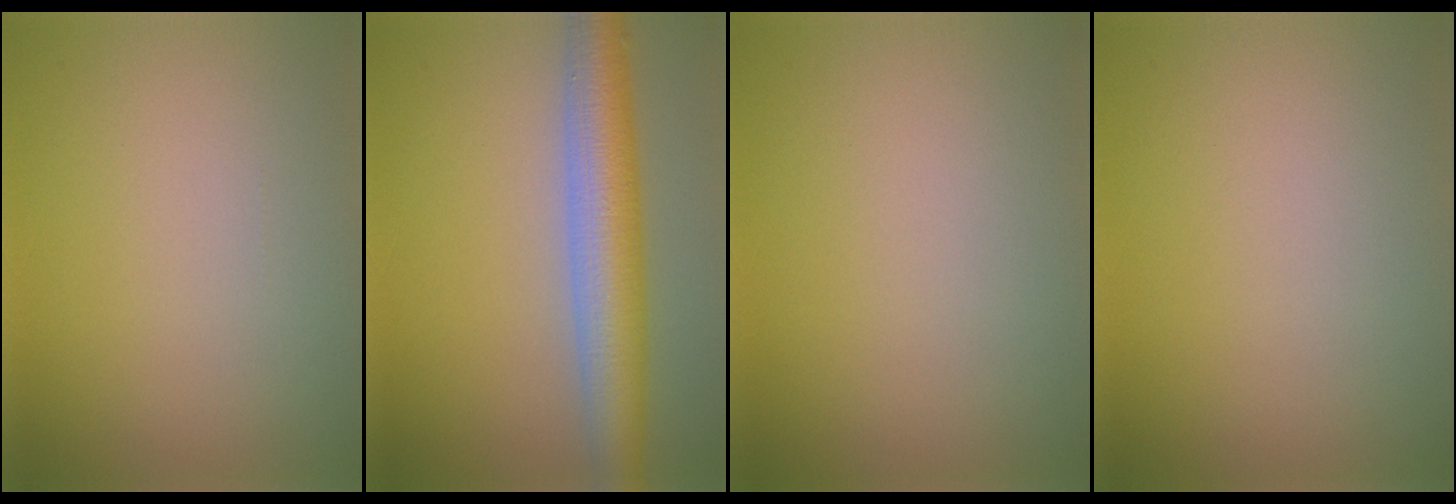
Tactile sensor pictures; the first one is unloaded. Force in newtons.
{"total": 7.1, "press": 7.1, "slide": 0.2}
{"total": 0.0}
{"total": 0.0}